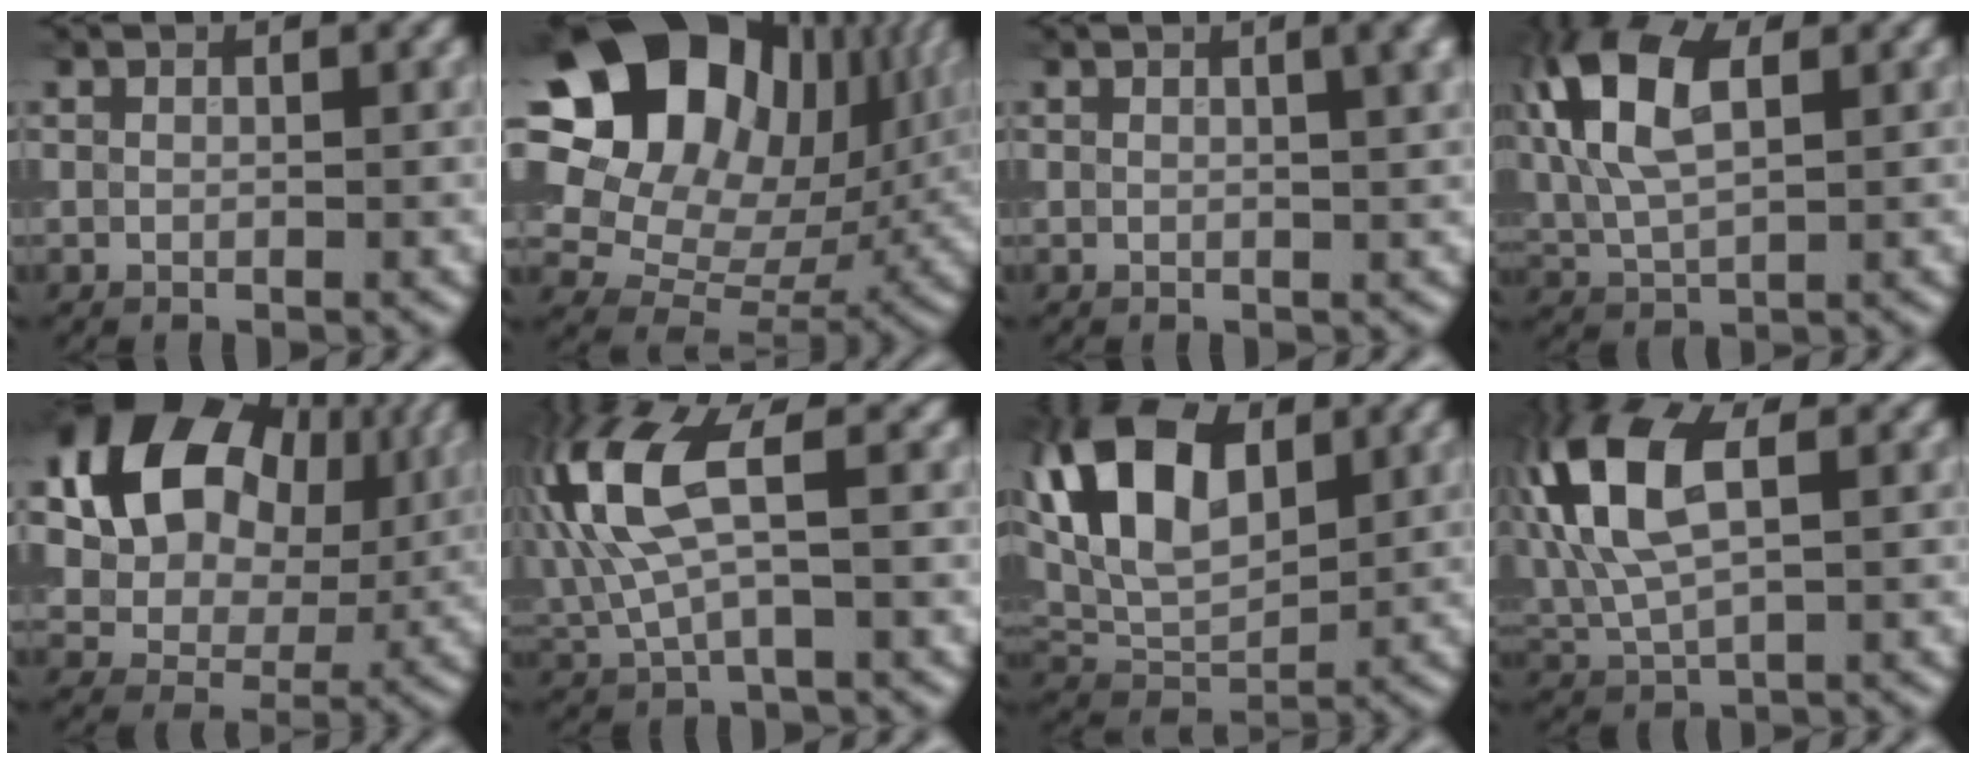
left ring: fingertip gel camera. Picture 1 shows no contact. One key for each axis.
{"total": 18.6, "fx": 6.8, "fy": 13.6, "fz": 10.7, "tx": -0.201, "ty": 0.041, "tz": 0.113}
{"total": 3.4, "fx": 1.3, "fy": 1.3, "fz": 2.9, "tx": -0.020, "ty": 0.007, "tz": 0.011}
{"total": 10.7, "fx": 2.9, "fy": 5.5, "fz": 8.7, "tx": -0.196, "ty": 0.023, "tz": 0.040}
{"total": 12.8, "fx": 3.9, "fy": 9.1, "fz": 8.0, "tx": -0.147, "ty": 0.002, "tz": 0.063}
{"total": 8.0, "fx": 1.6, "fy": 3.0, "fz": 7.2, "tx": -0.175, "ty": 0.010, "tz": 0.028}
{"total": 11.6, "fx": 3.9, "fy": 6.6, "fz": 8.7, "tx": -0.194, "ty": 0.022, "tz": 0.063}
{"total": 9.2, "fx": 2.0, "fy": 4.6, "fz": 7.8, "tx": -0.181, "ty": 0.017, "tz": 0.032}